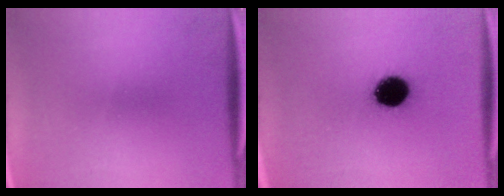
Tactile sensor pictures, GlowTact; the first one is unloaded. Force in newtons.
{"total": 11.1}